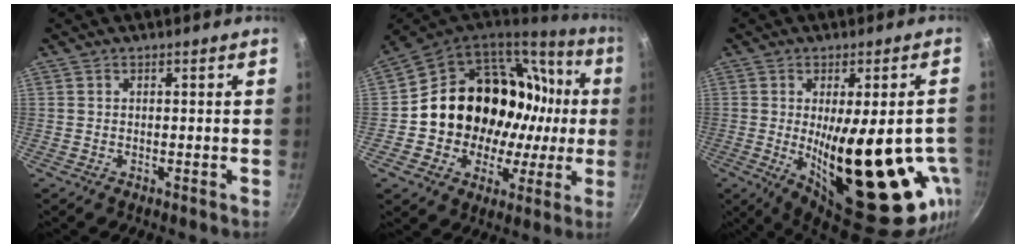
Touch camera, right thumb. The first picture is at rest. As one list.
[{"total": 26.2, "force": [1.8, 20.8, 15.8], "torque": [-0.221, 0.047, 0.050]}, {"total": 25.0, "force": [-4.6, 9.2, 22.7], "torque": [-0.300, -0.025, -0.039]}]